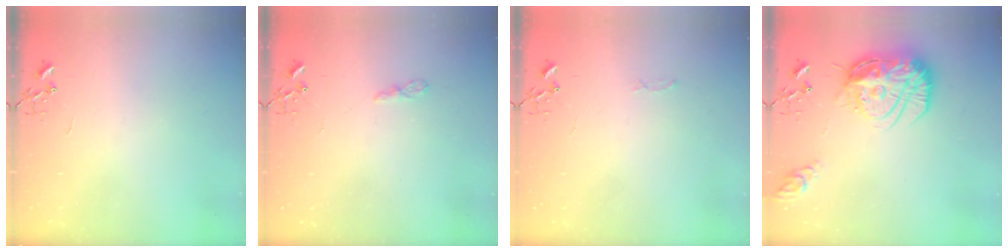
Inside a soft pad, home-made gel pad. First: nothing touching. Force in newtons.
{"total": 4.8, "press": 4.7, "slide": 0.6}
{"total": 2.8, "press": 2.8, "slide": 0.4}
{"total": 19.4, "press": 19.3, "slide": 1.7}